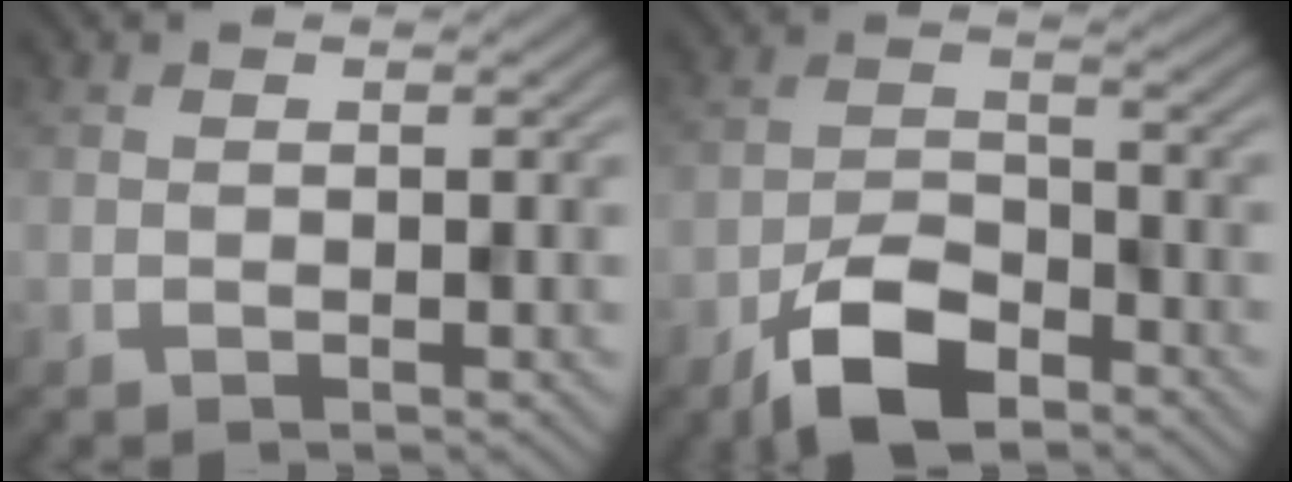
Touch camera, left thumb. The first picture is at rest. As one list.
[{"total": 7.7, "force": [-5.0, 3.5, 4.8], "torque": [-0.086, 0.002, -0.106]}]